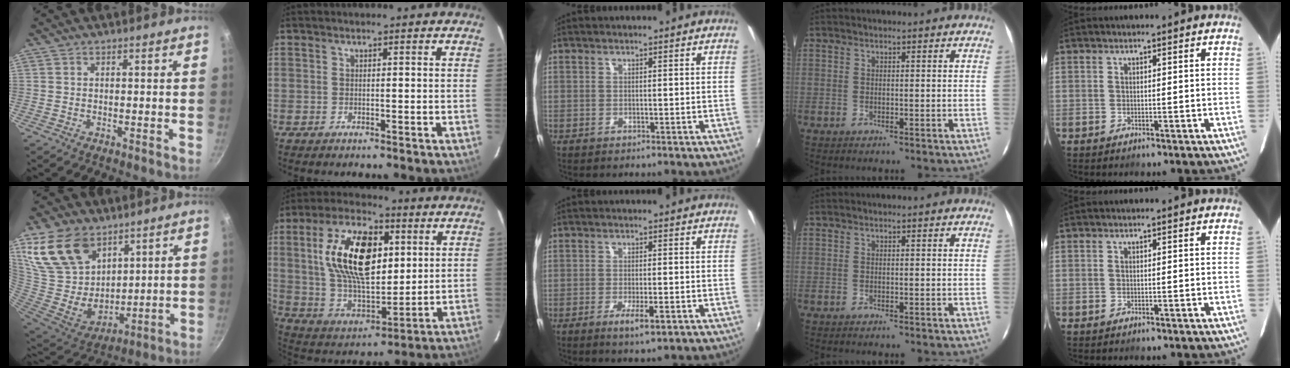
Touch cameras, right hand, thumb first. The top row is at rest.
{"thumb": {"total": 20.6, "force": [11.4, 13.7, 10.2], "torque": [-0.167, -0.054, 0.233]}, "index": {"total": 20.8, "force": [5.6, 10.7, 16.9], "torque": [-0.322, 0.020, 0.111]}, "middle": {"total": 4.2, "force": [-1.9, 0.8, 3.7], "torque": [-0.072, -0.011, -0.030]}}